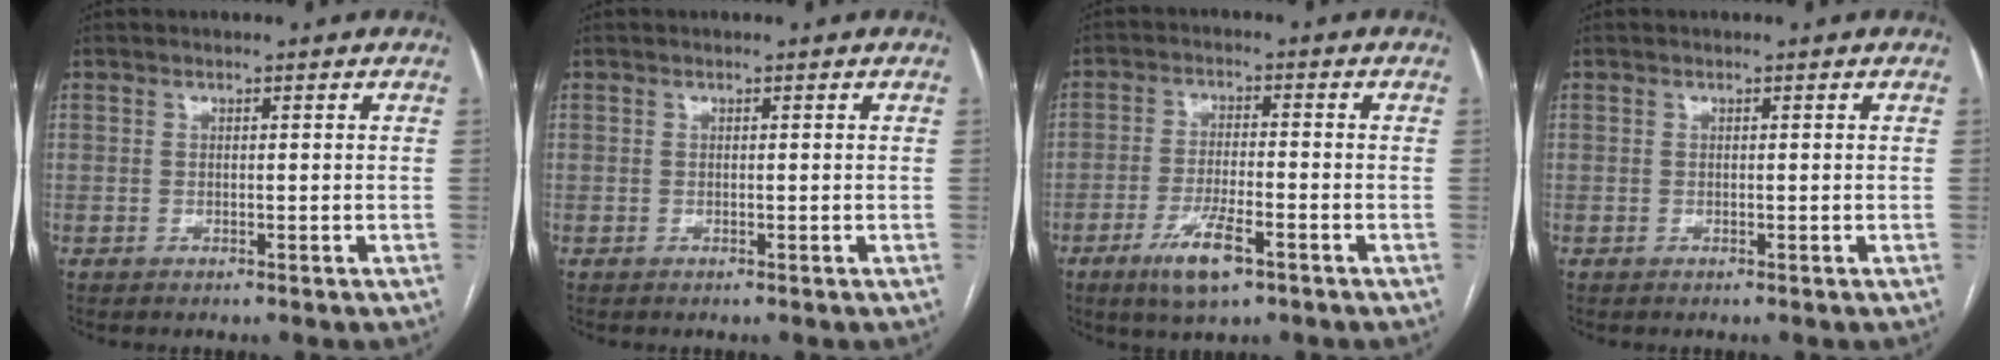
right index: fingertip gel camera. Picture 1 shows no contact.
{"total": 0.0}
{"total": 7.2, "force": [-4.0, 1.3, 5.8], "torque": [-0.114, -0.012, -0.067]}
{"total": 0.0}